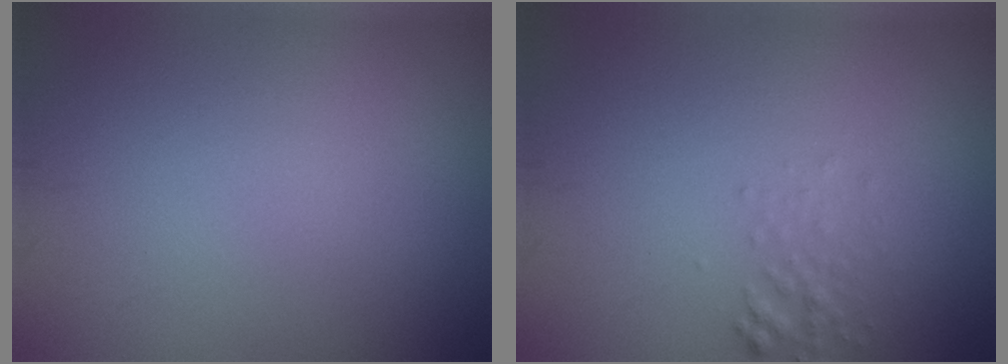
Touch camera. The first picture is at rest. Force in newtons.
{"total": 1.3, "press": 1.3, "slide": 0.1}